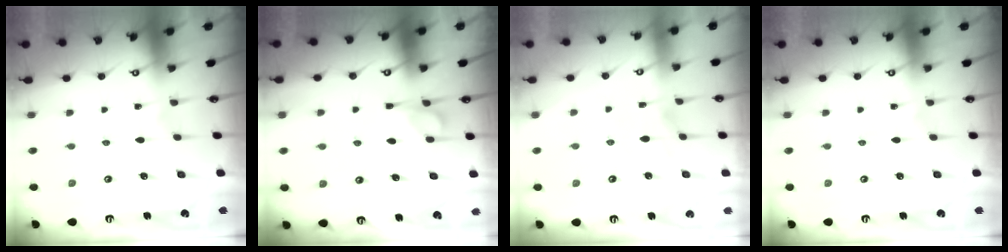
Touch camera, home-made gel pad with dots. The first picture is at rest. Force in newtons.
{"total": 5.1, "press": 5.0, "slide": 0.7}
{"total": 1.8, "press": 1.4, "slide": 1.1}
{"total": 0.0}